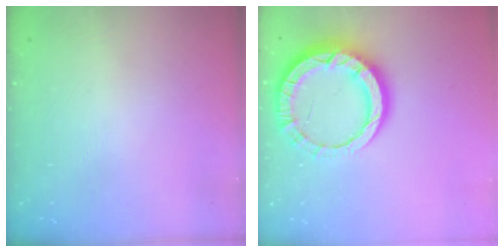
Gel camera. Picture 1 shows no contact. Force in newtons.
{"total": 15.1, "press": 15.1, "slide": 1.4}